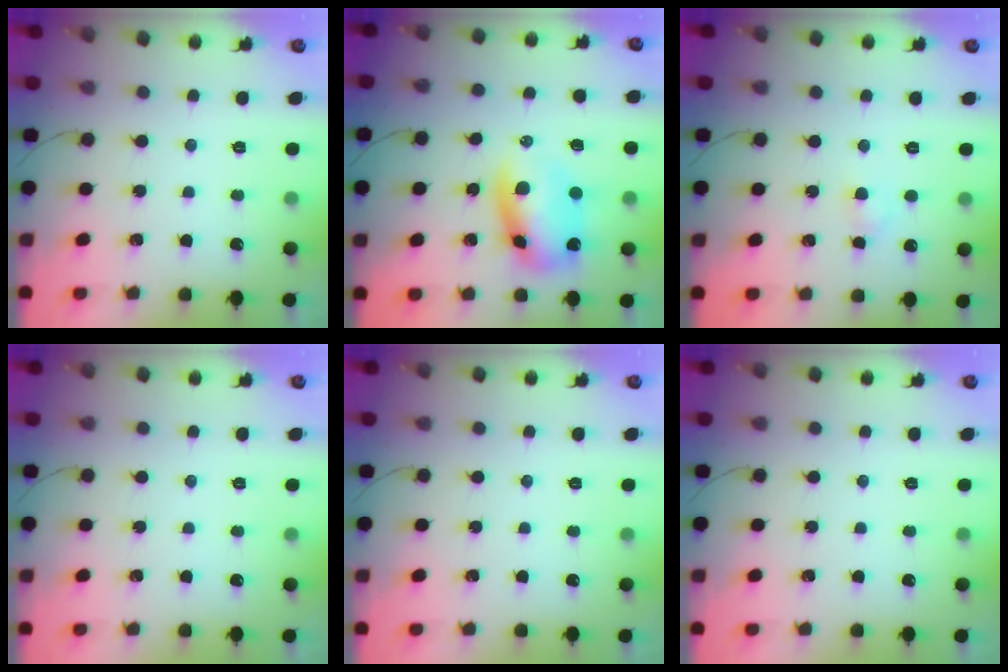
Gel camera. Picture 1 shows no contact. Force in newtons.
{"total": 10.4, "press": 10.0, "slide": 2.9}
{"total": 2.5, "press": 2.3, "slide": 1.0}
{"total": 0.0}
{"total": 0.0}
{"total": 0.0}